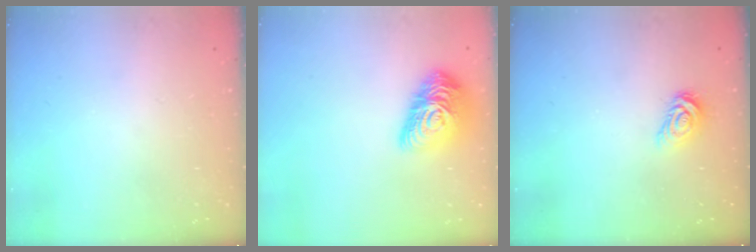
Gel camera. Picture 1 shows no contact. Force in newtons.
{"total": 15.7, "press": 15.7, "slide": 0.7}
{"total": 5.5, "press": 5.5, "slide": 0.6}